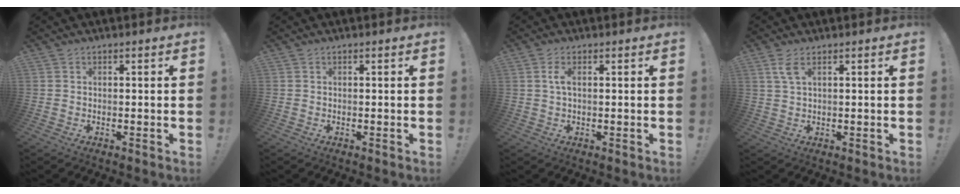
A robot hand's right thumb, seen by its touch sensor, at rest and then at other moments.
{"total": 0.0}
{"total": 2.9, "force": [0.6, 1.1, 2.6], "torque": [-0.046, 0.002, 0.007]}
{"total": 3.9, "force": [1.8, 1.3, 3.3], "torque": [-0.062, -0.002, 0.030]}